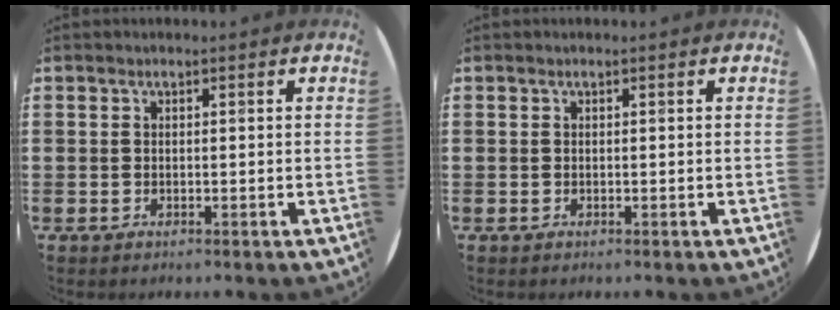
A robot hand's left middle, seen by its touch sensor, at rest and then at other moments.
{"total": 0.0}